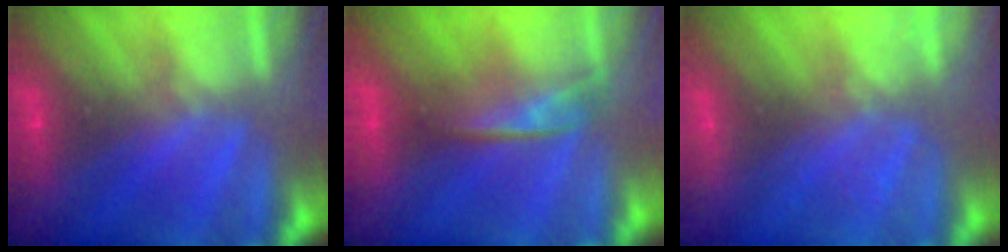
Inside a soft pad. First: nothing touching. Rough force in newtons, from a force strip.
{"total": 2.1}
{"total": 2.3}